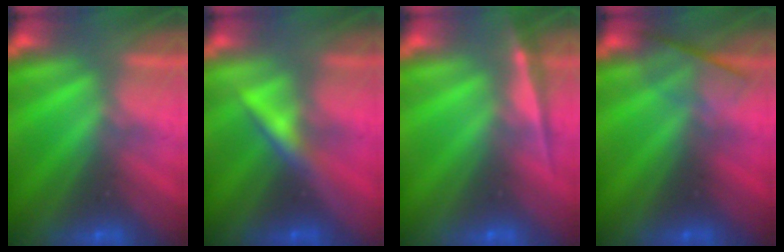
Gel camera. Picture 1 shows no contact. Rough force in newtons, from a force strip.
{"total": 3.5}
{"total": 1.9}
{"total": 2.4}